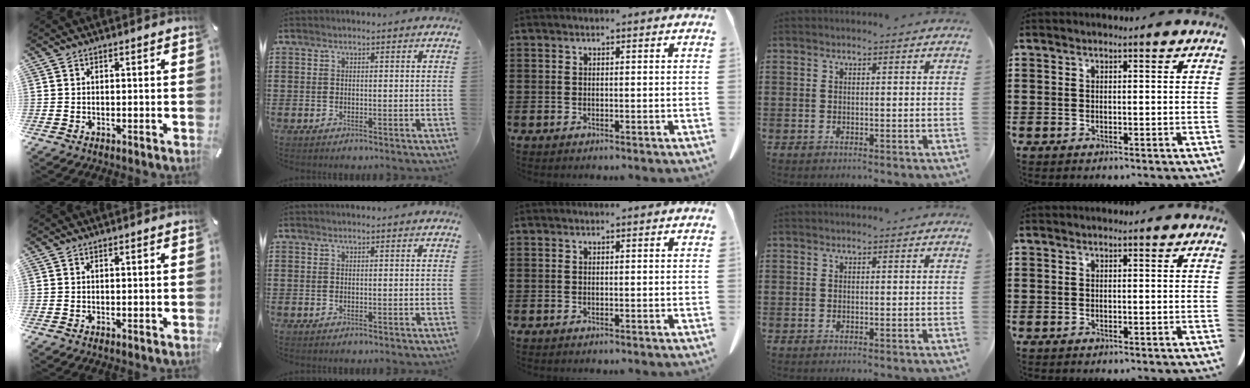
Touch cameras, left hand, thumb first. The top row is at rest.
{}